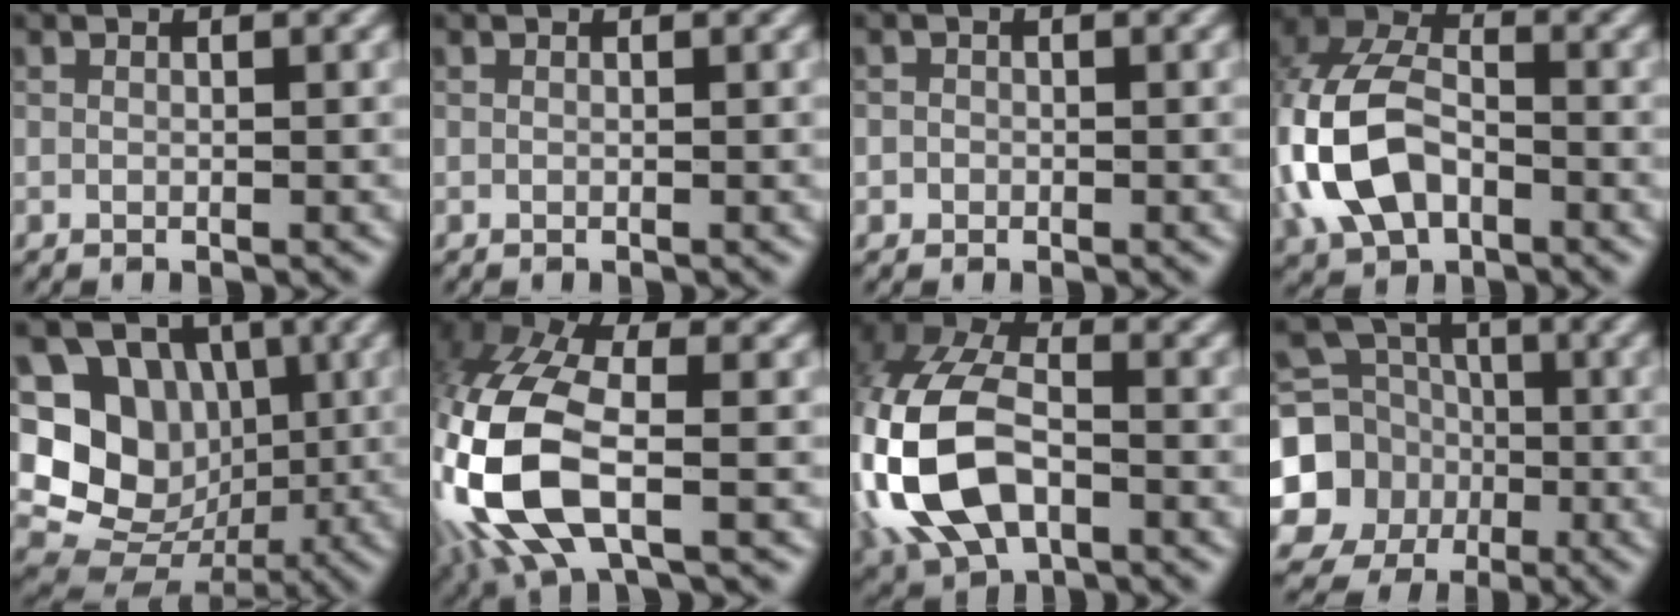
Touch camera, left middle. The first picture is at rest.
{"total": 0.0}
{"total": 0.8, "force": [-0.2, 0.8, 0.0], "torque": [0.006, -0.003, -0.005]}
{"total": 9.4, "force": [-2.1, 6.3, 6.7], "torque": [-0.163, 0.007, -0.056]}
{"total": 13.5, "force": [1.3, 12.2, 5.7], "torque": [-0.129, 0.034, 0.006]}
{"total": 11.8, "force": [-2.3, 6.1, 9.8], "torque": [-0.242, -0.007, -0.051]}
{"total": 11.8, "force": [-2.9, 7.4, 8.7], "torque": [-0.217, -0.001, -0.069]}
{"total": 10.3, "force": [-1.9, 9.5, 3.5], "torque": [-0.091, -0.017, -0.052]}